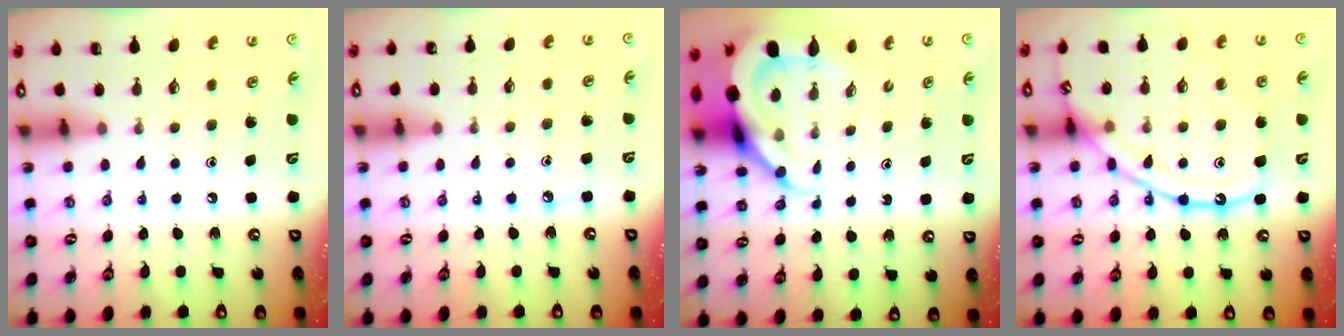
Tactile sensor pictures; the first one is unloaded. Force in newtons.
{"total": 3.8, "press": 3.7, "slide": 0.5}
{"total": 9.9, "press": 9.9, "slide": 1.0}
{"total": 14.7, "press": 14.7, "slide": 1.4}